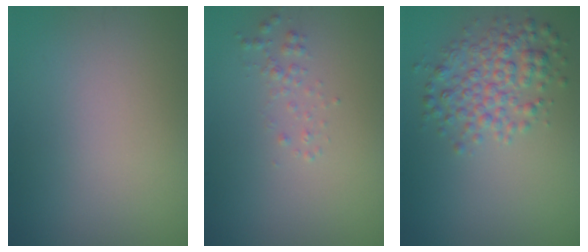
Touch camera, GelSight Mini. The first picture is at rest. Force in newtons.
{"total": 1.1, "press": 1.1, "slide": 0.0}
{"total": 3.9, "press": 3.9, "slide": 0.1}